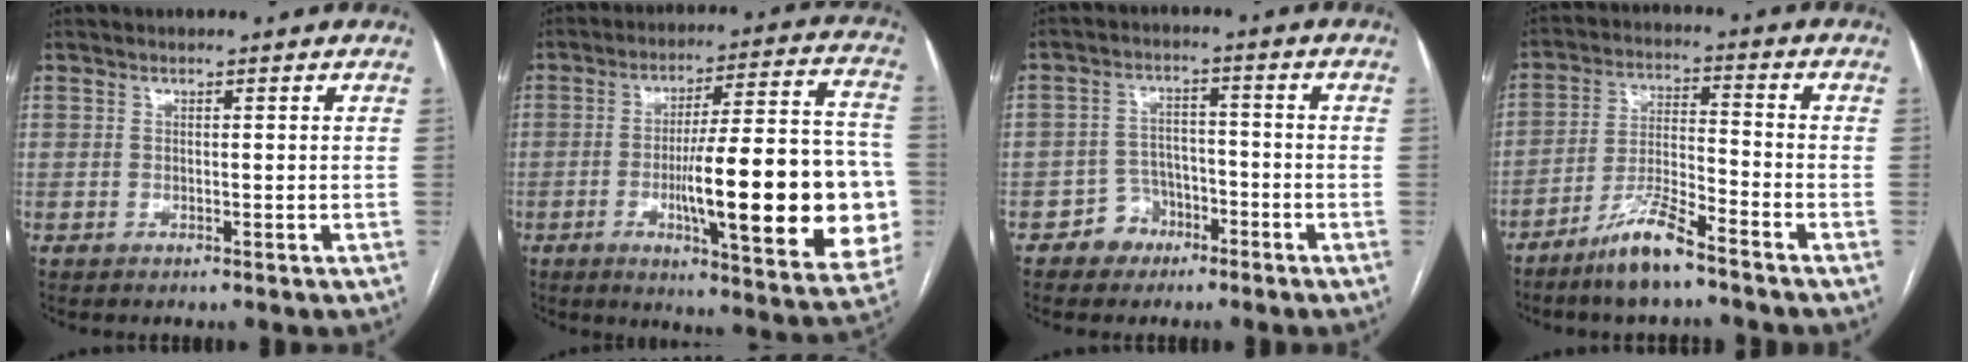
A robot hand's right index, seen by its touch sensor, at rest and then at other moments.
{"total": 24.8, "force": [-4.6, 4.1, 24.0], "torque": [-0.273, 0.014, -0.055]}
{"total": 4.9, "force": [-2.9, 3.9, 0.7], "torque": [-0.003, 0.017, -0.043]}
{"total": 8.5, "force": [-6.4, 0.9, 5.5], "torque": [-0.112, -0.015, -0.124]}